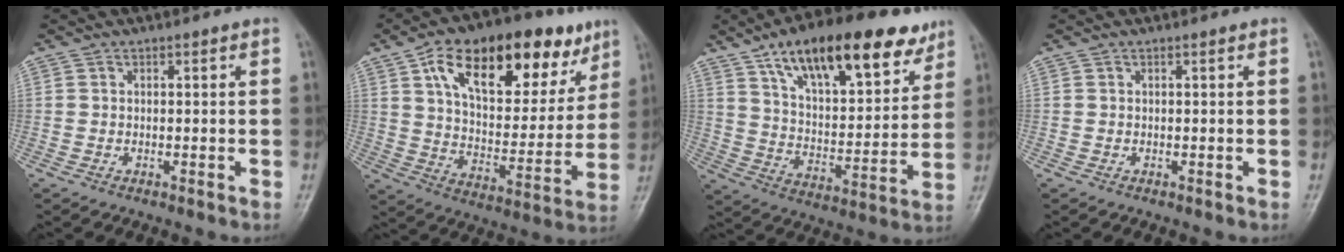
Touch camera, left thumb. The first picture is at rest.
{"total": 25.7, "force": [13.4, 12.7, 17.9], "torque": [-0.233, -0.014, 0.215]}
{"total": 23.6, "force": [14.5, 9.5, 16.0], "torque": [-0.214, -0.037, 0.238]}
{"total": 0.0}